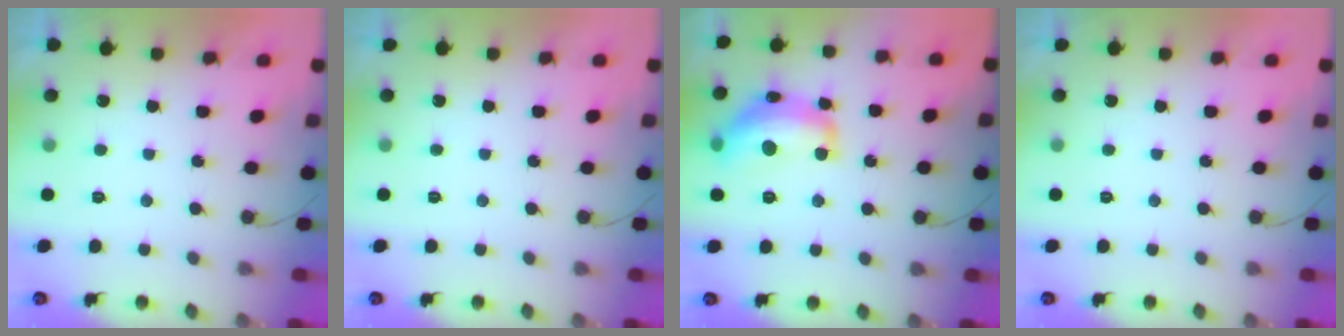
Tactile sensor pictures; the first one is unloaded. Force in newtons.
{"total": 0.0}
{"total": 16.7, "press": 16.6, "slide": 1.1}
{"total": 0.0}